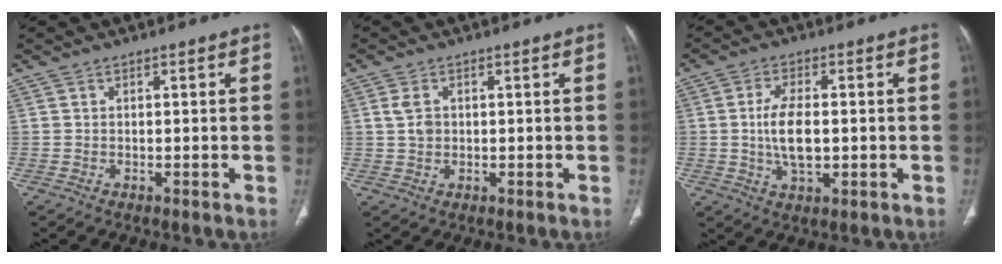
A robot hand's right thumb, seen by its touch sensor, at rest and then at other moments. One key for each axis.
{"total": 2.6, "fx": 0.5, "fy": 1.9, "fz": 1.7, "tx": -0.033, "ty": 0.000, "tz": 0.012}
{"total": 7.7, "fx": -0.2, "fy": 3.8, "fz": 6.7, "tx": -0.128, "ty": -0.003, "tz": -0.002}